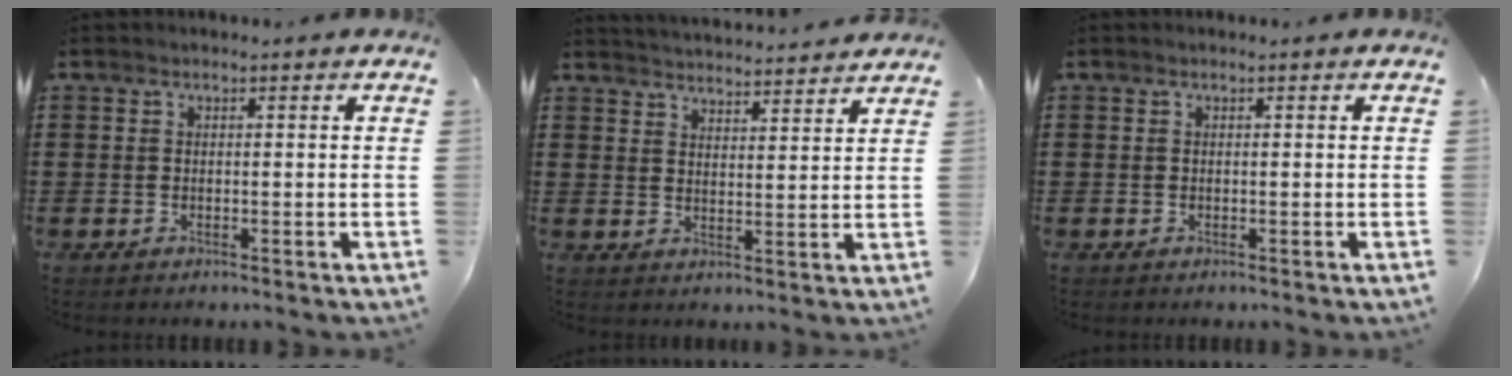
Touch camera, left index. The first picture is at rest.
{"total": 3.8, "force": [3.7, -0.3, -0.2], "torque": [-0.009, -0.021, 0.066]}
{"total": 0.0}